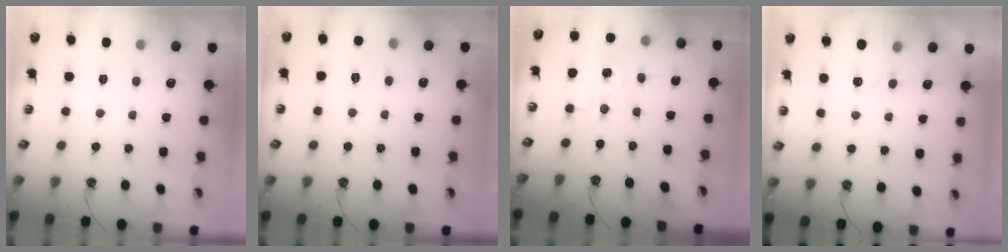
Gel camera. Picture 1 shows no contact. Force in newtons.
{"total": 6.0, "press": 6.0, "slide": 0.7}
{"total": 2.6, "press": 2.6, "slide": 0.4}
{"total": 1.3, "press": 1.2, "slide": 0.2}